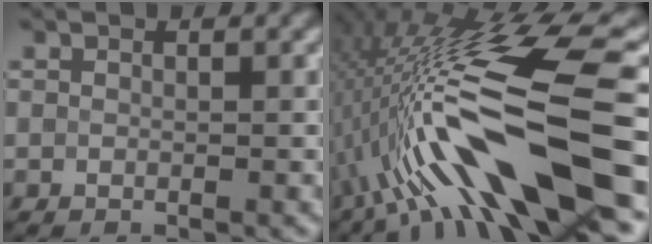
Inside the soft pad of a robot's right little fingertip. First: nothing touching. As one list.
[{"total": 15.3, "force": [-3.7, 3.6, 14.4], "torque": [-0.259, 0.005, -0.054]}]